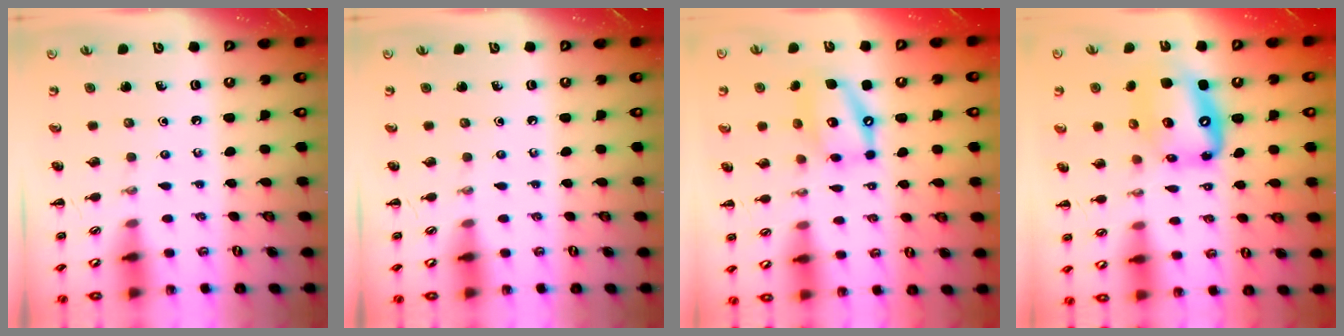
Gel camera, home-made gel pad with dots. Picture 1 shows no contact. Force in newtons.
{"total": 0.0}
{"total": 12.8, "press": 12.4, "slide": 3.1}
{"total": 12.5, "press": 11.9, "slide": 3.7}